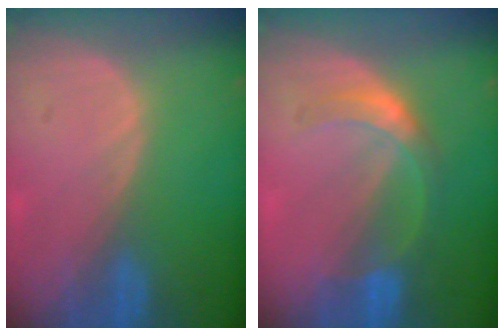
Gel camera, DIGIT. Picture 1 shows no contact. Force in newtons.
{"total": 5.6, "press": 5.1, "slide": 2.2}